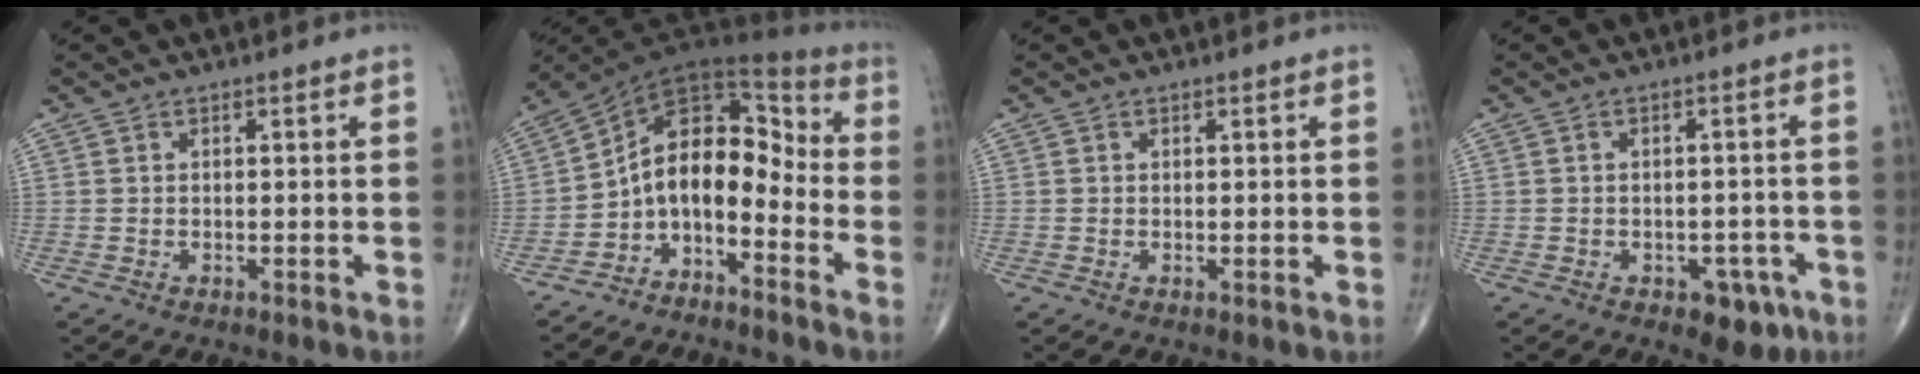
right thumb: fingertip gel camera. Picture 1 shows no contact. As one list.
[{"total": 11.2, "force": [-4.8, 6.6, 7.6], "torque": [-0.084, 0.105, -0.098]}, {"total": 0.0}, {"total": 5.9, "force": [-3.0, 3.7, 3.5], "torque": [-0.018, 0.018, -0.035]}]